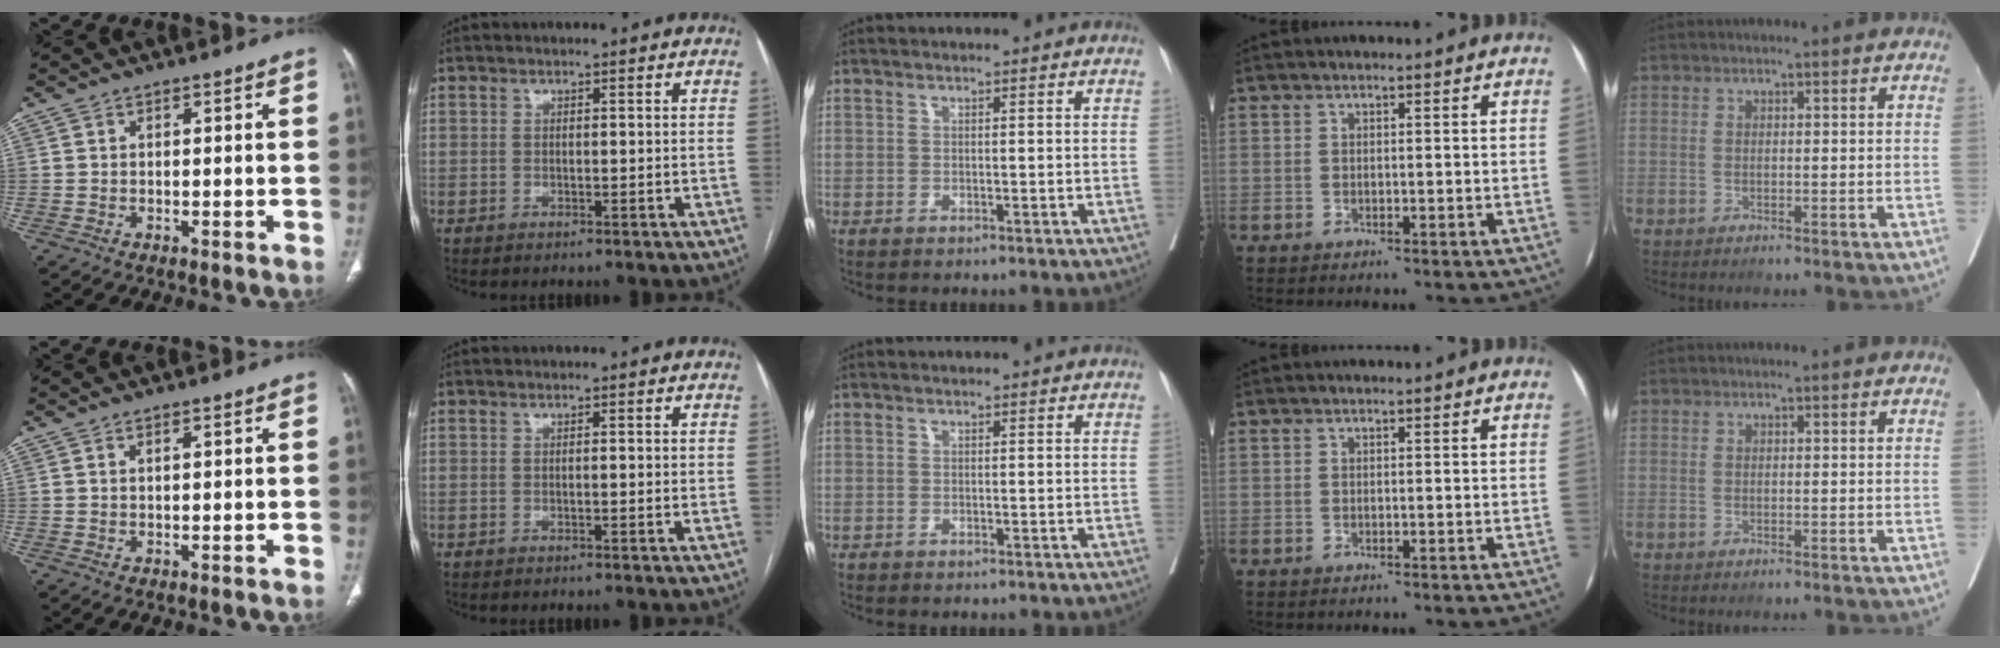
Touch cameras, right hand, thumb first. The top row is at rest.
{"thumb": {"total": 0.7, "force": [0.3, 0.2, 0.6], "torque": [-0.011, 0.002, 0.006]}, "index": {"total": 0.8, "force": [0.1, 0.1, 0.8], "torque": [-0.014, 0.001, 0.003]}}